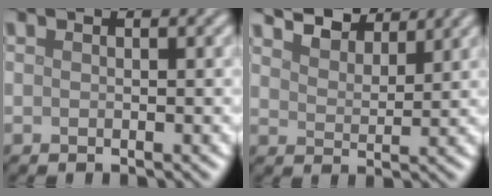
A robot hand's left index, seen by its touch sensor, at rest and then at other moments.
{"total": 6.4, "force": [5.6, 2.0, 2.4], "torque": [-0.053, 0.006, 0.085]}